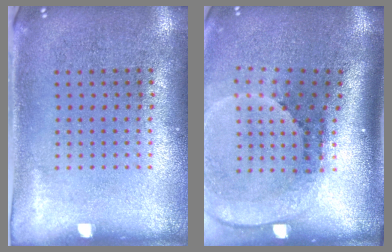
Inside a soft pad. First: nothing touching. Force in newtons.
{"total": 2.6, "press": 1.7, "slide": 1.9}